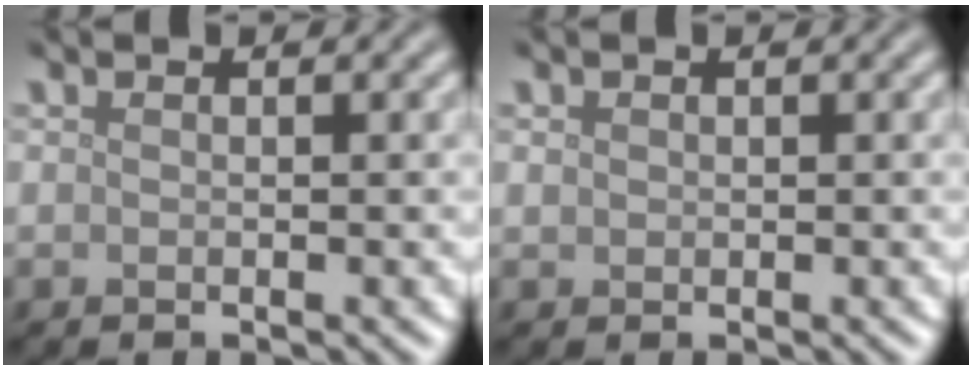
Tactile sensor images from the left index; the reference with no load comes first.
{"total": 0.6, "force": [0.2, 0.5, 0.1], "torque": [0.000, 0.000, 0.004]}